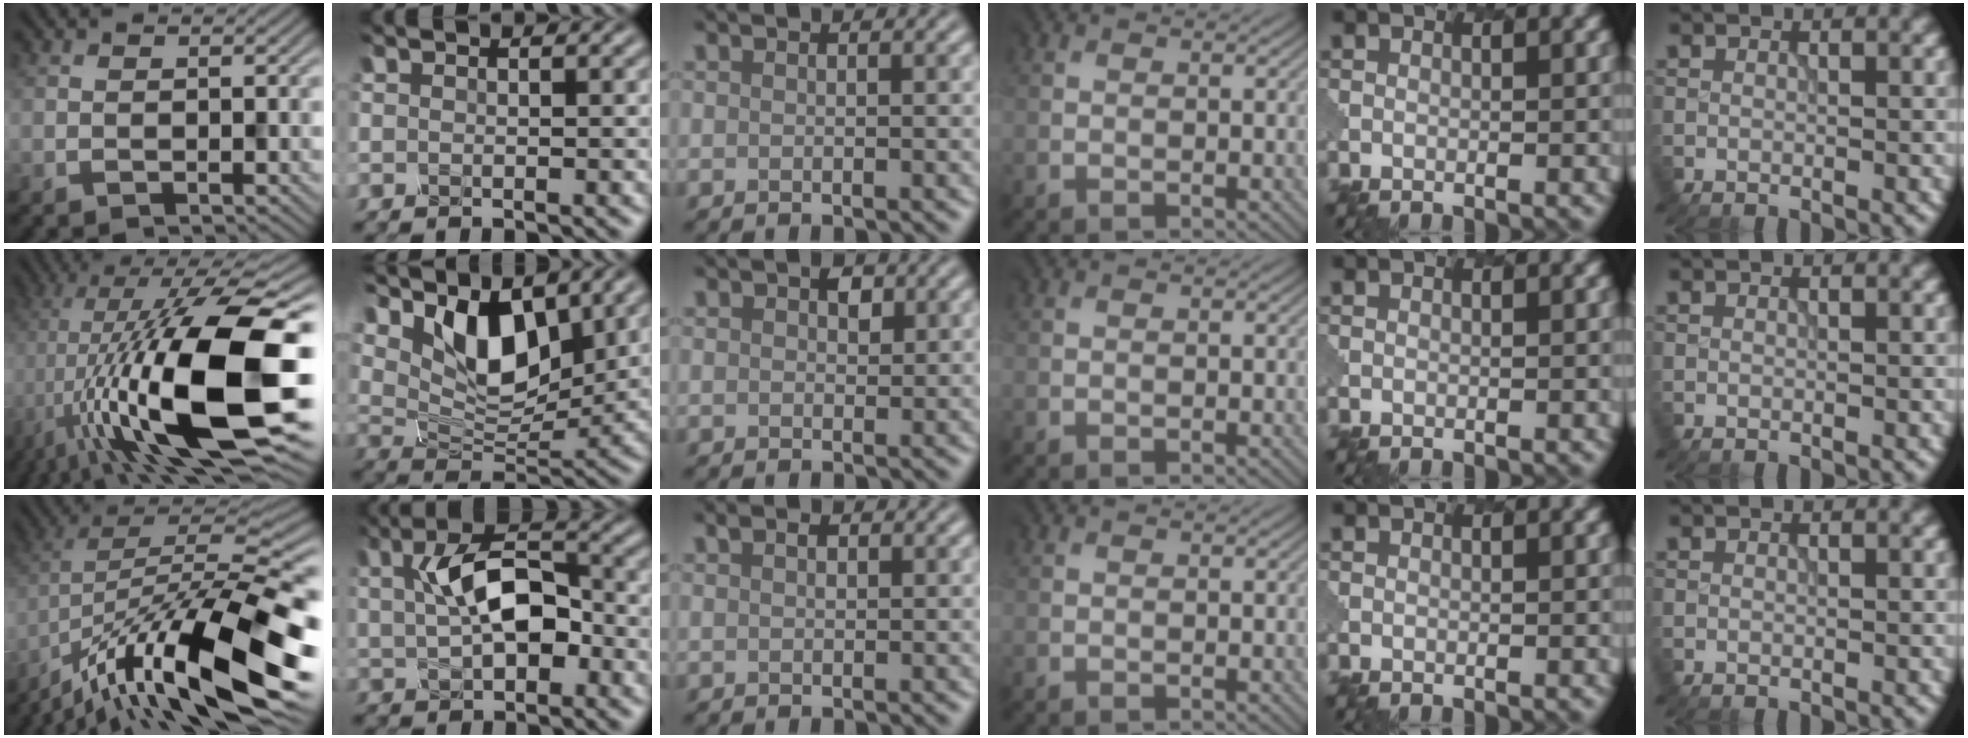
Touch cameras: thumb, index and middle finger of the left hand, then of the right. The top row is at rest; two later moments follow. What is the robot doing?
{"motion": "disassemble", "object": "battery cover"}